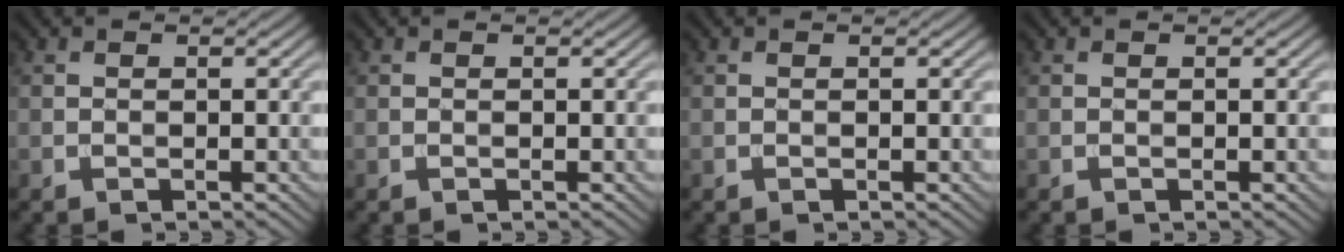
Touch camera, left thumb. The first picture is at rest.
{"total": 0.0}
{"total": 0.0}
{"total": 0.0}